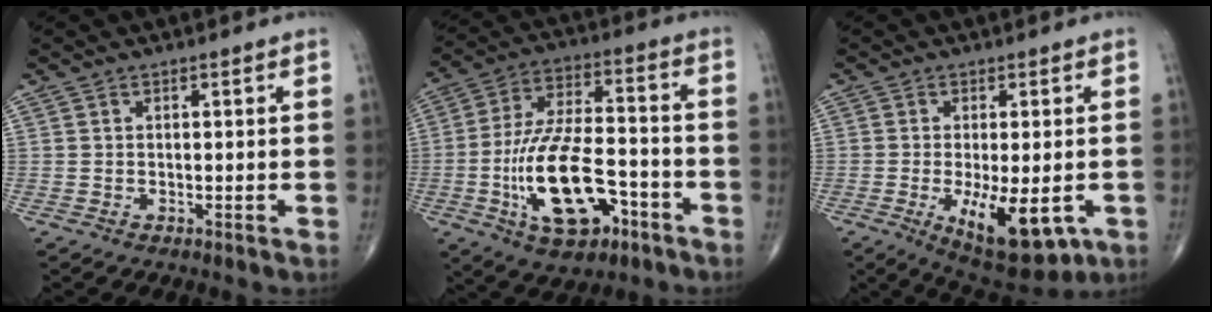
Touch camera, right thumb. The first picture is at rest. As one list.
[{"total": 18.9, "force": [-6.8, 9.0, 15.1], "torque": [-0.267, 0.035, -0.110]}, {"total": 12.5, "force": [-3.9, 5.1, 10.8], "torque": [-0.157, -0.016, -0.043]}]